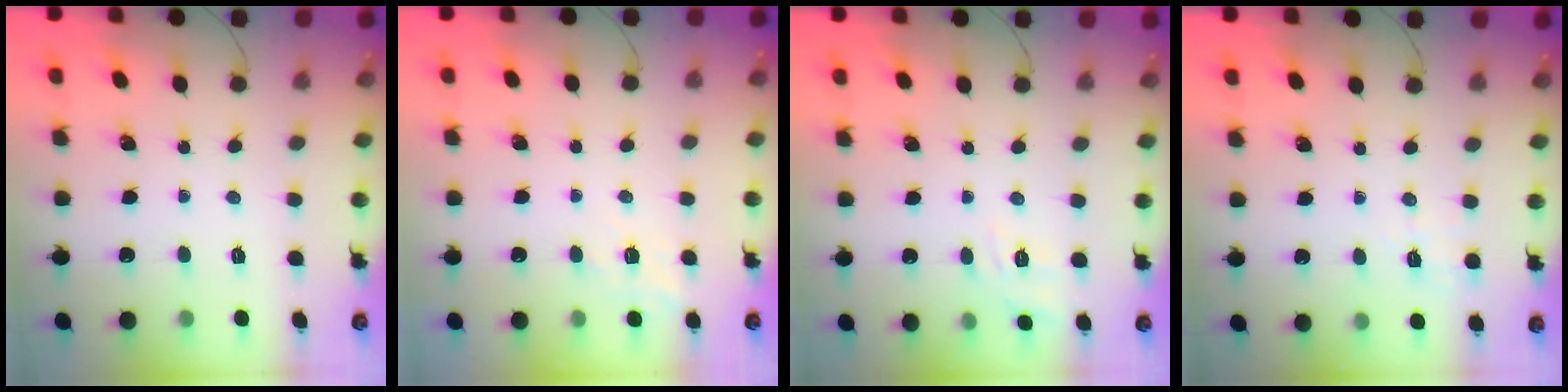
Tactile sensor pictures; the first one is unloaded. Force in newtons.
{"total": 6.3, "press": 6.1, "slide": 1.5}
{"total": 7.7, "press": 7.4, "slide": 2.0}
{"total": 2.7, "press": 2.0, "slide": 1.8}